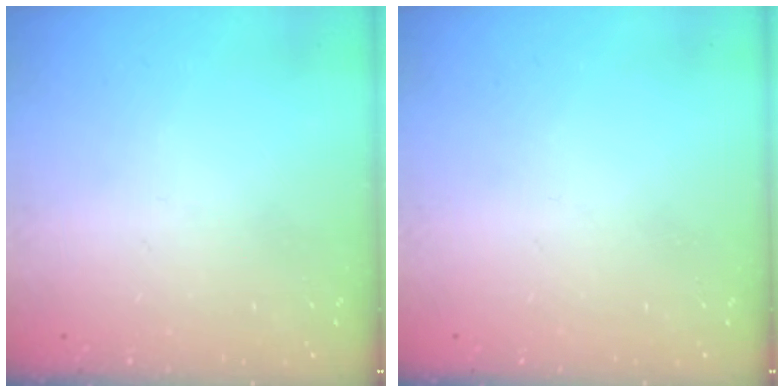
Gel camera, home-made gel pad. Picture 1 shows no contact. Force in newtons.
{"total": 0.0}